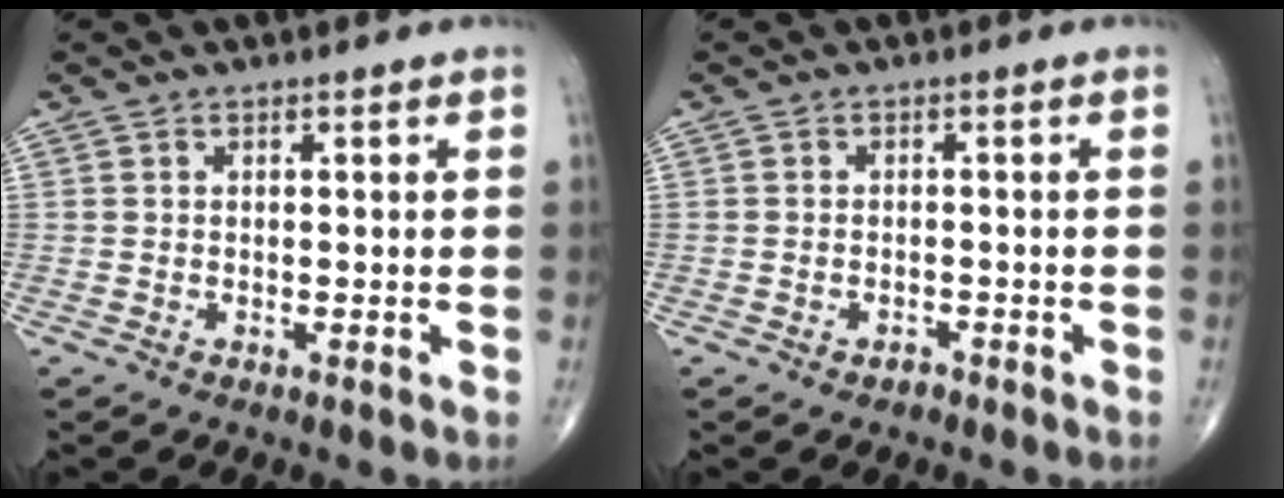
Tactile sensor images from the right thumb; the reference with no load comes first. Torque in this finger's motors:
{"motor_torque": [-0.18, -0.05, -0.05, 0.23, 0.07]}